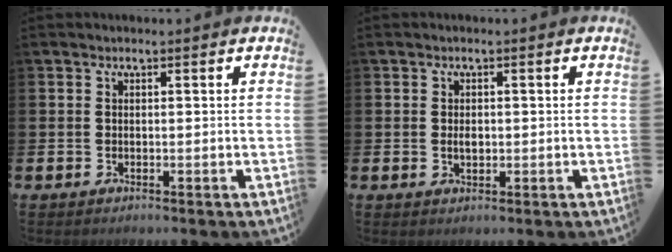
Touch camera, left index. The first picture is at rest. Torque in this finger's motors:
{"motor_torque": [0.38, 0.18, 0.15, 0.06]}